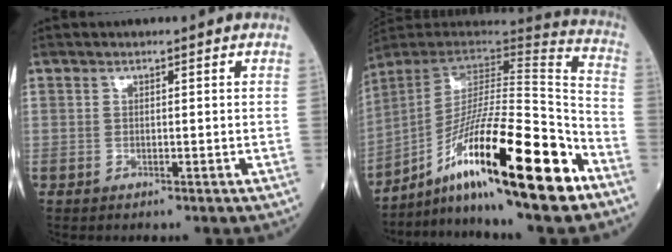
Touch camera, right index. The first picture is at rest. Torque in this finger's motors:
{"motor_torque": [1.45, -0.69, 0.54, 0.14]}